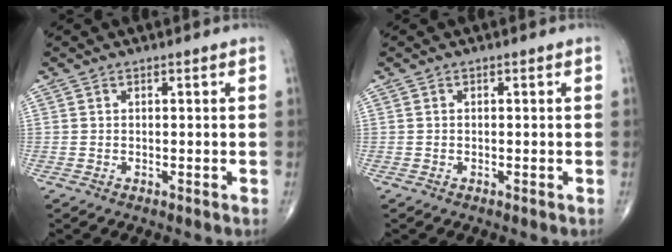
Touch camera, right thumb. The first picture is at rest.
{"total": 0.0}